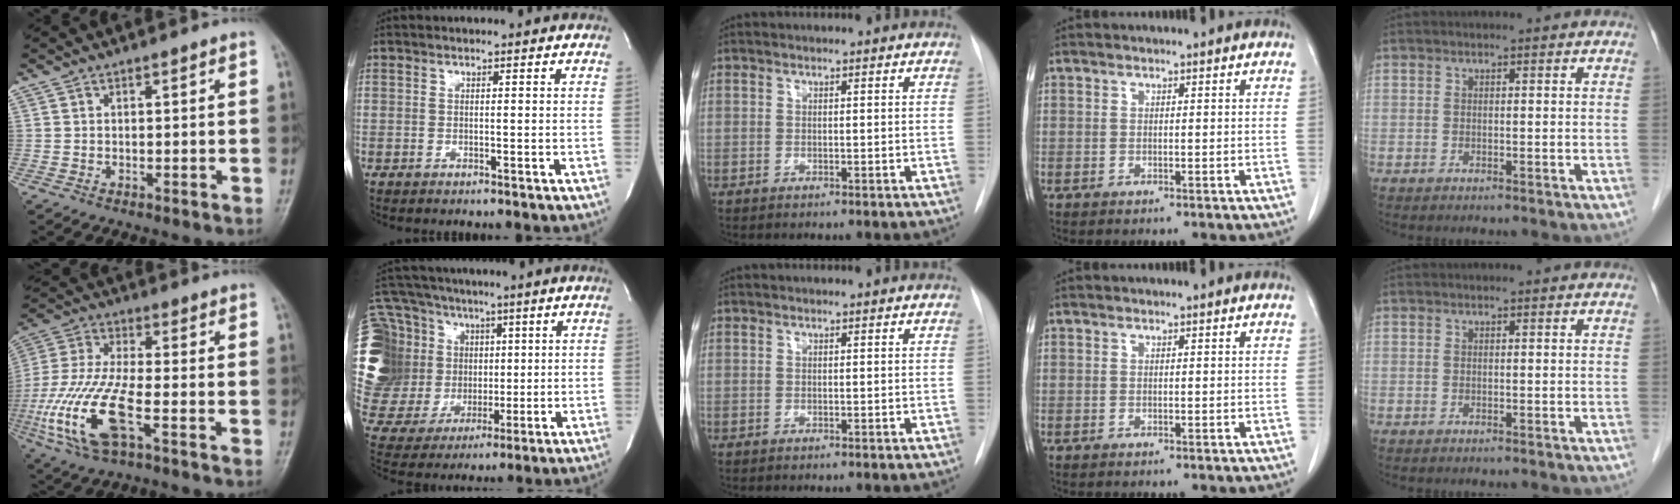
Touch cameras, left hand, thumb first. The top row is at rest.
{"thumb": {"total": 16.5, "force": [-5.9, 5.8, 14.3], "torque": [-0.332, 0.010, -0.109]}, "index": {"total": 28.2, "force": [5.9, 23.2, 14.8], "torque": [-0.419, 0.093, 0.128]}}